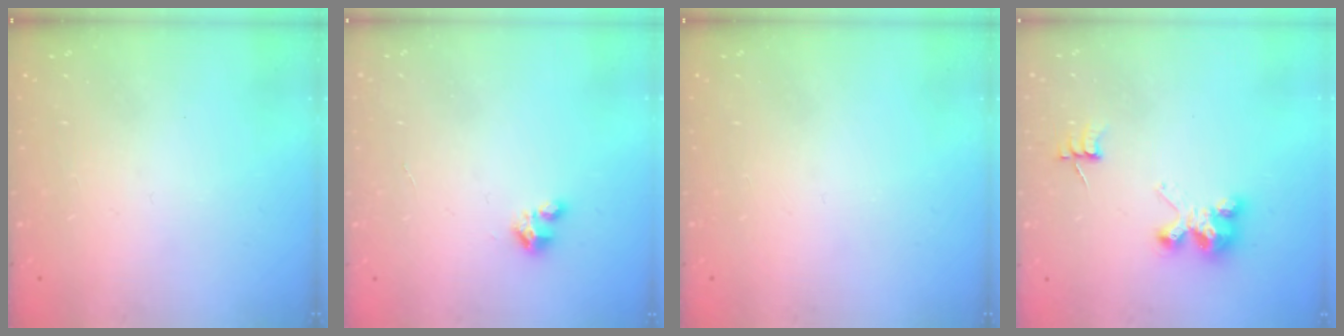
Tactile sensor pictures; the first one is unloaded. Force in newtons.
{"total": 2.4, "press": 2.3, "slide": 0.2}
{"total": 0.0}
{"total": 4.5, "press": 4.5, "slide": 0.1}